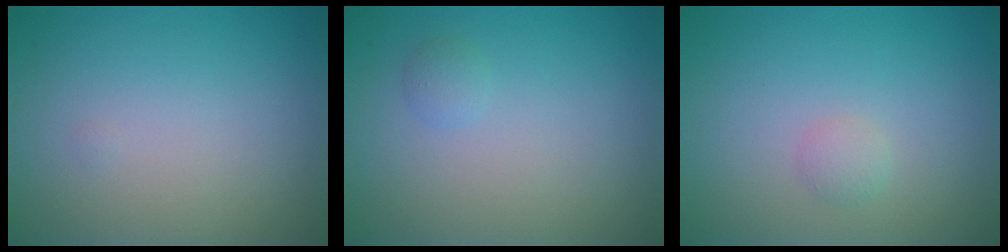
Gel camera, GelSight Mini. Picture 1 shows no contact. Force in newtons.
{"total": 0.7, "press": 0.7, "slide": 0.1}
{"total": 0.9, "press": 0.9, "slide": 0.1}